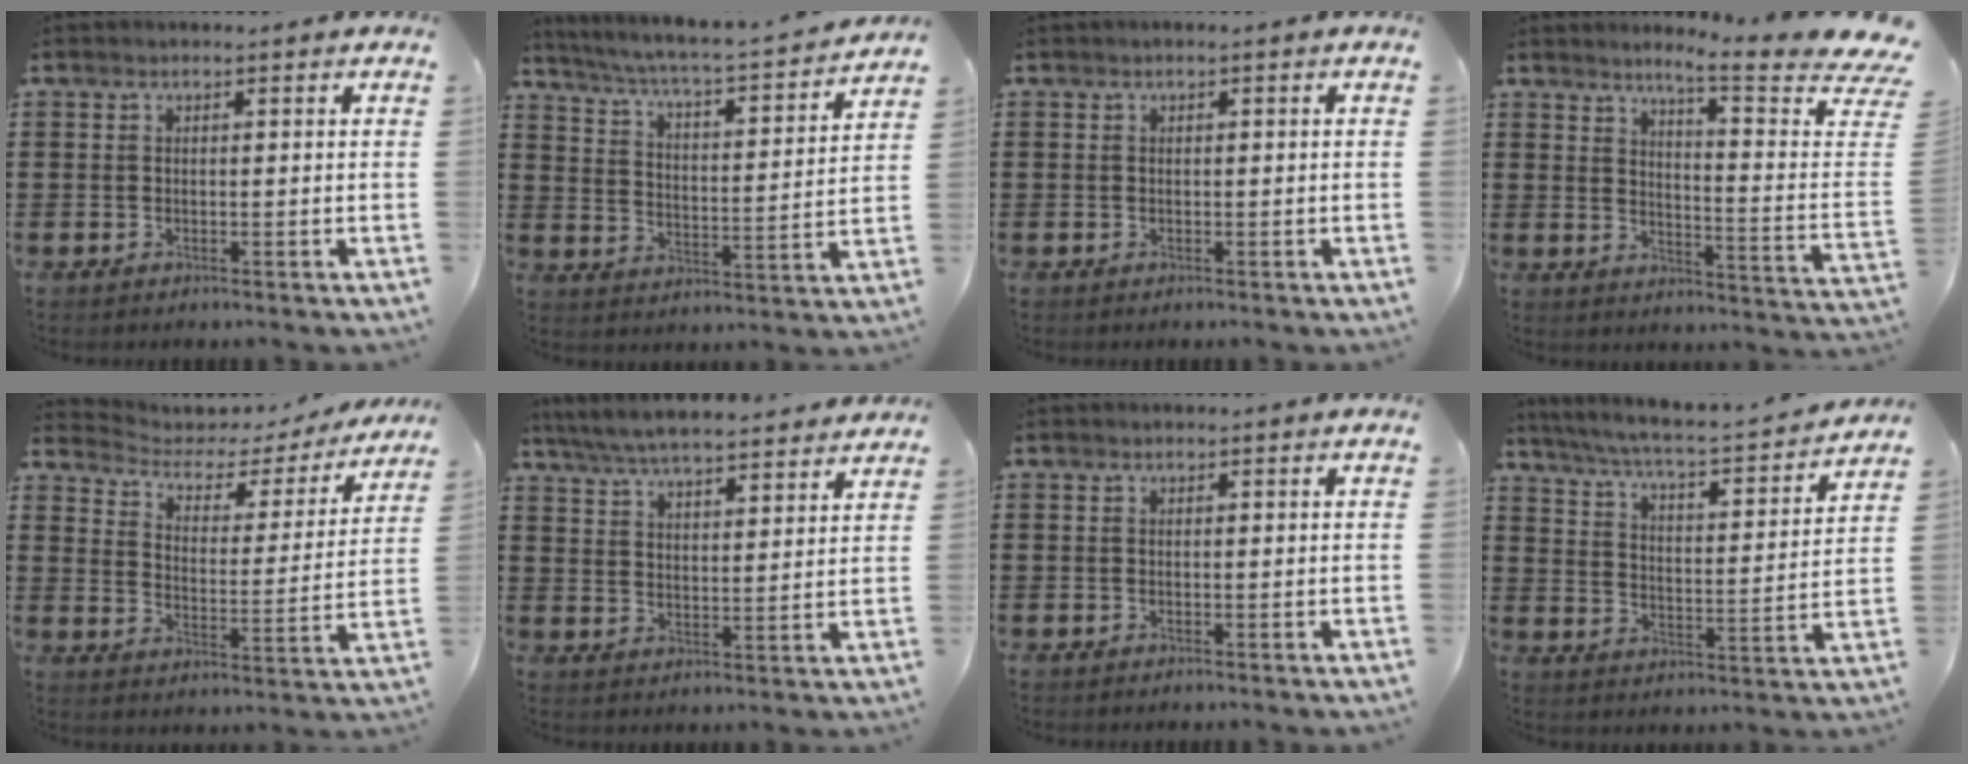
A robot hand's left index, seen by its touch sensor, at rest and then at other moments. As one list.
[{"total": 3.6, "force": [3.2, -0.4, 1.5], "torque": [-0.051, -0.039, 0.042]}, {"total": 0.0}, {"total": 6.4, "force": [5.1, -0.7, 3.8], "torque": [-0.073, -0.051, 0.074]}, {"total": 3.0, "force": [2.5, 1.4, 1.0], "torque": [-0.040, -0.021, 0.031]}, {"total": 6.0, "force": [5.8, 0.4, 1.6], "torque": [-0.055, -0.028, 0.102]}, {"total": 0.0}, {"total": 4.1, "force": [3.8, -0.2, 1.6], "torque": [-0.055, -0.037, 0.052]}]